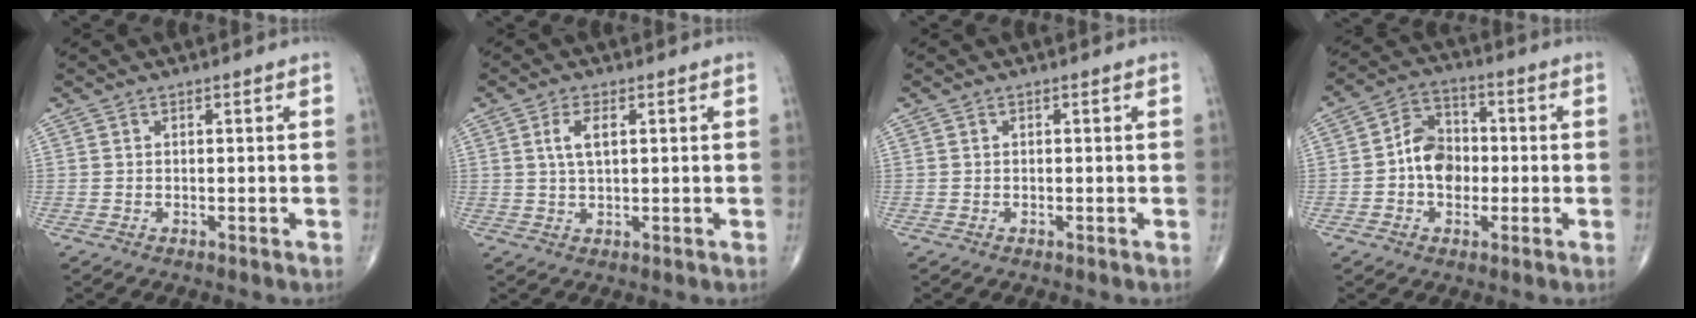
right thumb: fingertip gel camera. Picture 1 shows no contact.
{"total": 4.1, "force": [1.1, 1.8, 3.5], "torque": [-0.072, 0.002, 0.022]}
{"total": 0.0}
{"total": 8.6, "force": [-0.9, 6.5, 5.6], "torque": [-0.068, 0.025, -0.028]}